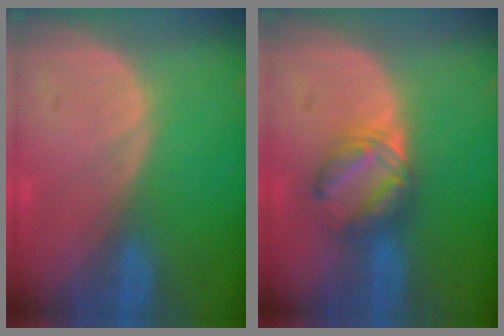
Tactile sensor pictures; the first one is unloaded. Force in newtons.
{"total": 5.8, "press": 5.4, "slide": 2.2}